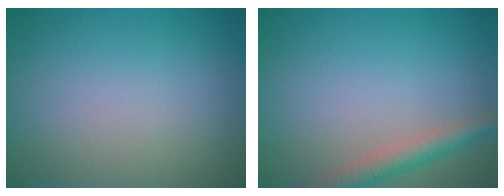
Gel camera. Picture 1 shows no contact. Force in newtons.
{"total": 3.0, "press": 2.9, "slide": 0.1}